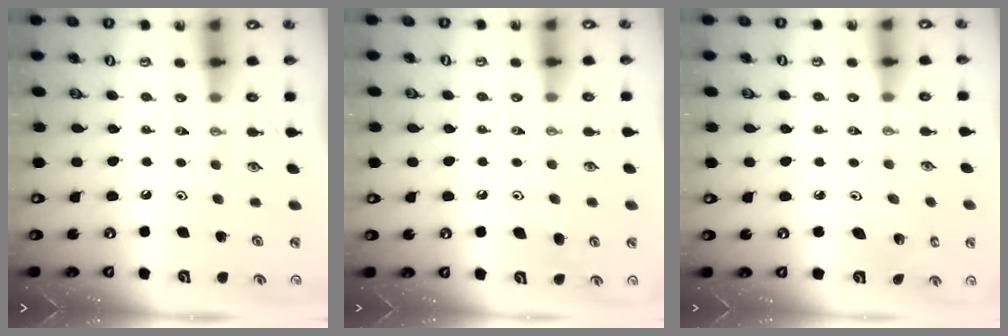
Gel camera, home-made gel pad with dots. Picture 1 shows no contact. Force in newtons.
{"total": 5.5, "press": 5.4, "slide": 1.2}
{"total": 2.1, "press": 2.1, "slide": 0.1}